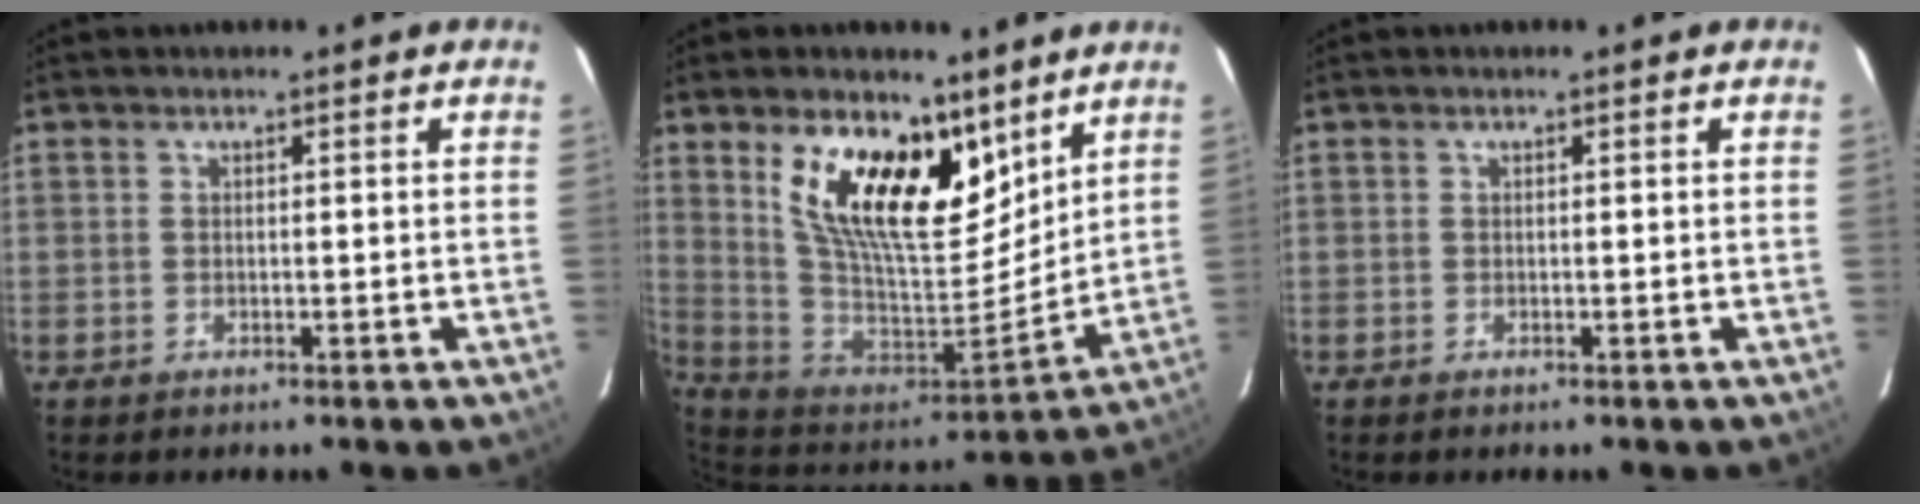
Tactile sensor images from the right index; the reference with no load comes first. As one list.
[{"total": 20.7, "force": [11.1, 9.9, 14.3], "torque": [-0.271, 0.001, 0.208]}, {"total": 0.0}]